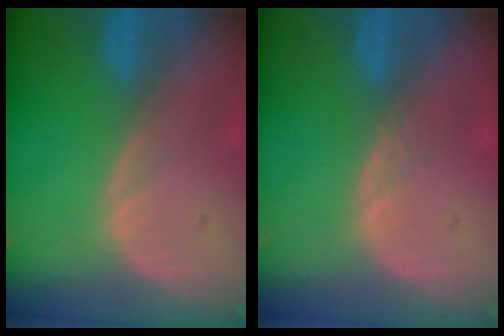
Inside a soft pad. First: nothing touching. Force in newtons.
{"total": 1.0, "press": 0.8, "slide": 0.5}